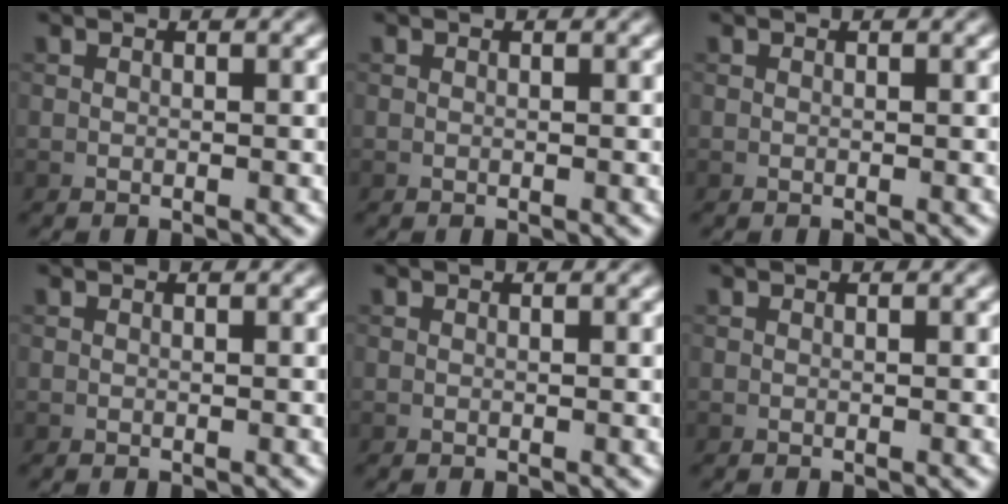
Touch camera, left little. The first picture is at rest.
{"total": 0.0}
{"total": 0.0}
{"total": 0.0}
{"total": 0.0}
{"total": 0.0}